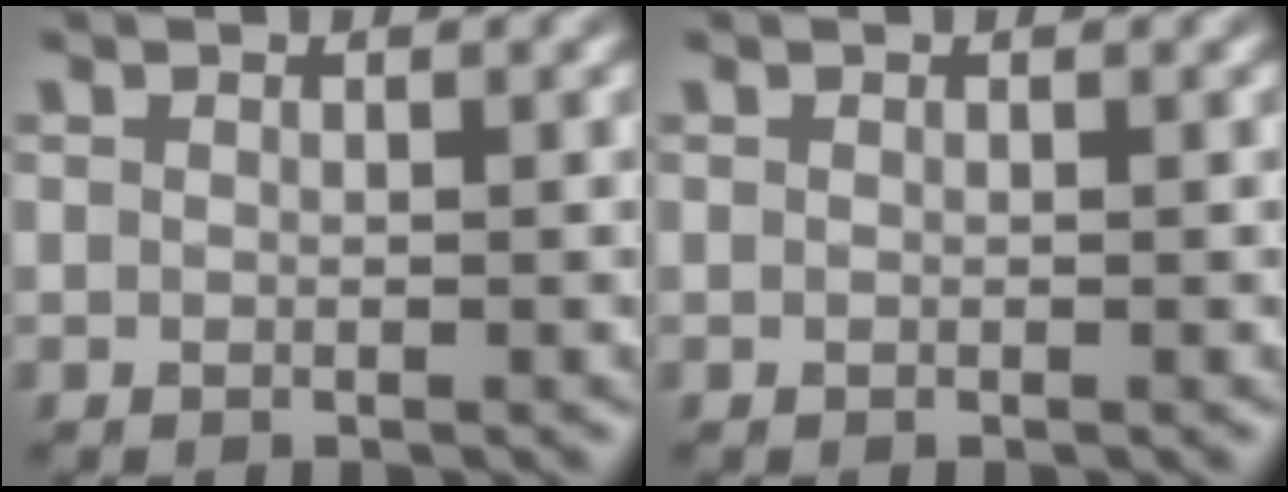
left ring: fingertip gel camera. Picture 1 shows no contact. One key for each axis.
{"total": 0.0}